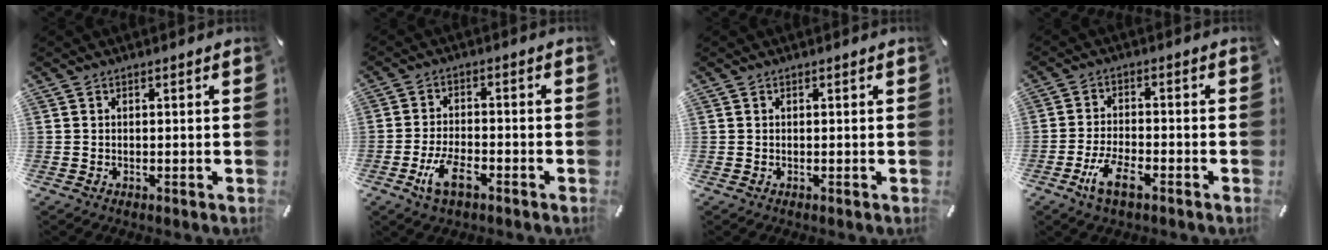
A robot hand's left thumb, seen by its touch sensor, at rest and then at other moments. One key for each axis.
{"total": 8.1, "fx": -4.0, "fy": 4.0, "fz": 5.8, "tx": -0.127, "ty": 0.010, "tz": -0.074}
{"total": 0.0}
{"total": 7.2, "fx": -4.0, "fy": 3.0, "fz": 5.2, "tx": -0.111, "ty": 0.010, "tz": -0.075}